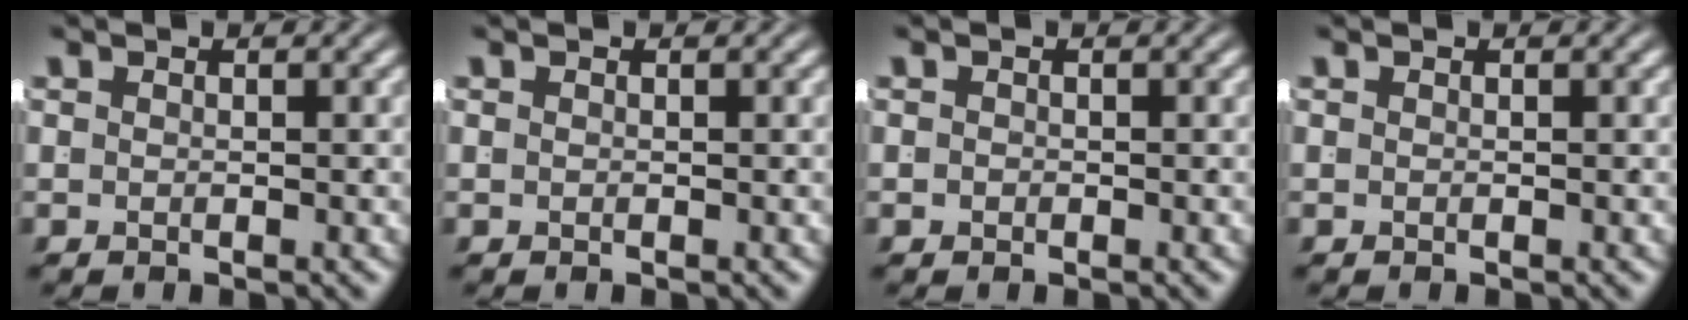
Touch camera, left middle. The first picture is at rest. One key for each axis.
{"total": 0.0}
{"total": 0.0}
{"total": 0.0}